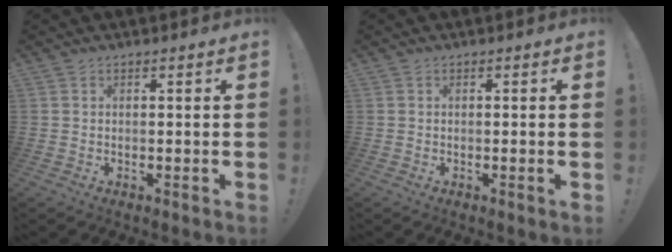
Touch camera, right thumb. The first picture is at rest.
{"total": 1.7, "force": [-0.2, -0.4, 1.6], "torque": [-0.020, -0.006, -0.007]}